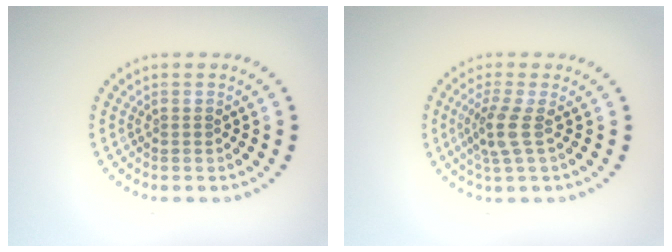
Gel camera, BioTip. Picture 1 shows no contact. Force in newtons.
{"total": 2.5, "press": 2.0, "slide": 1.5}